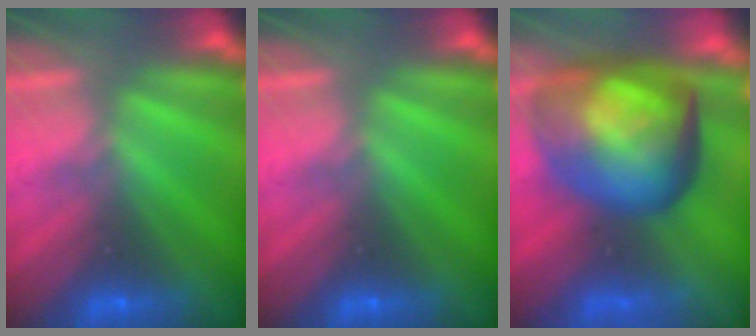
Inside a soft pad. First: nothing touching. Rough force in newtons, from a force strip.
{"total": 0.0}
{"total": 7.3}